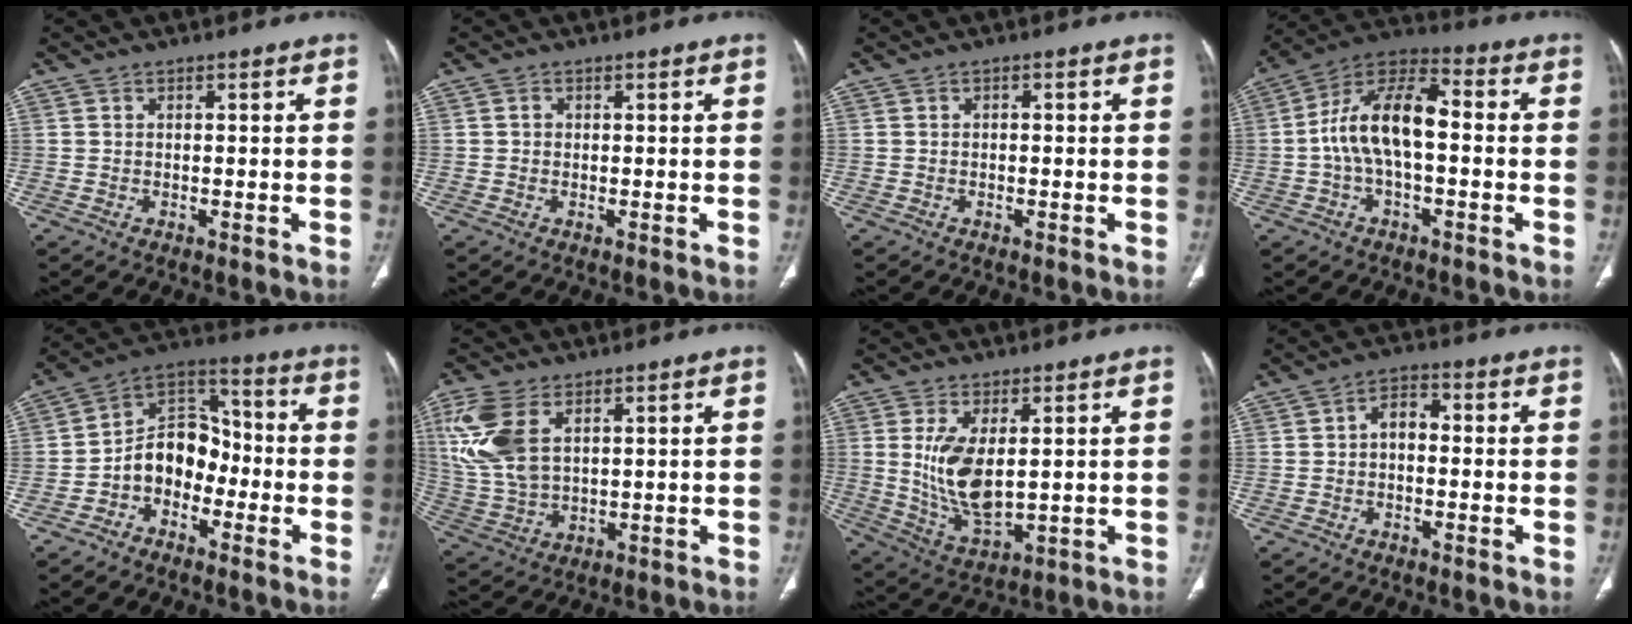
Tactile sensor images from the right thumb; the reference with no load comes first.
{"total": 0.8, "force": [0.1, 0.8, 0.3], "torque": [-0.003, 0.002, 0.001]}
{"total": 0.6, "force": [0.0, 0.4, 0.4], "torque": [-0.007, 0.002, -0.001]}
{"total": 13.6, "force": [-0.7, 6.6, 11.8], "torque": [-0.218, 0.044, -0.022]}
{"total": 11.0, "force": [-3.6, 8.2, 6.3], "torque": [-0.076, 0.058, -0.077]}
{"total": 13.3, "force": [5.0, 7.6, 9.8], "torque": [-0.231, -0.008, 0.113]}
{"total": 10.9, "force": [1.7, 5.1, 9.5], "torque": [-0.183, -0.024, 0.049]}
{"total": 4.3, "force": [-0.4, 2.8, 3.2], "torque": [-0.043, 0.018, -0.016]}